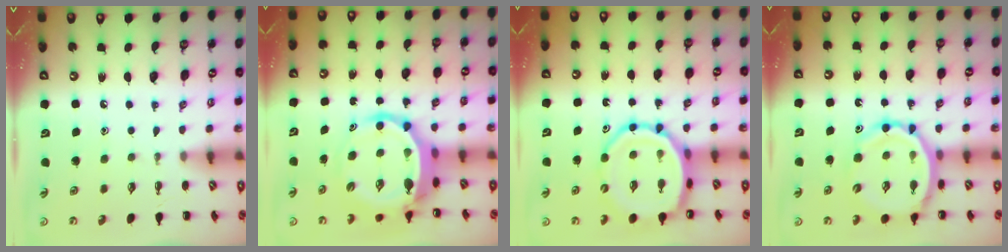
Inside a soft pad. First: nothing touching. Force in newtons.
{"total": 8.5, "press": 8.1, "slide": 2.5}
{"total": 13.5, "press": 13.0, "slide": 3.5}
{"total": 13.8, "press": 13.2, "slide": 4.0}